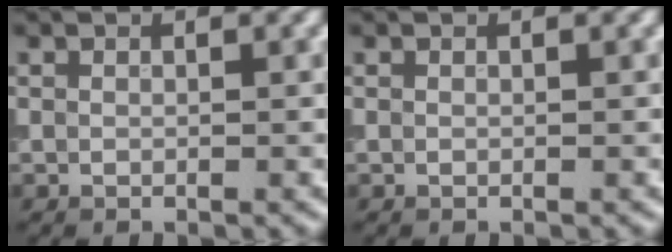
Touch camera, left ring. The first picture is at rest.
{"total": 0.0}